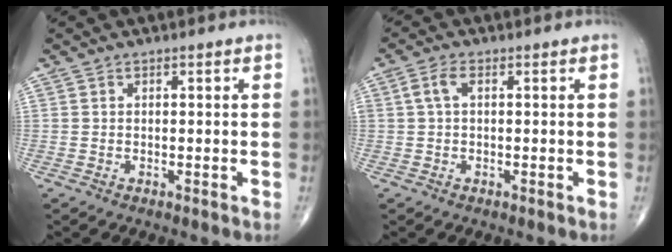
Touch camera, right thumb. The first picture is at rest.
{"total": 2.8, "force": [0.6, 1.3, 2.4], "torque": [-0.058, 0.010, 0.010]}